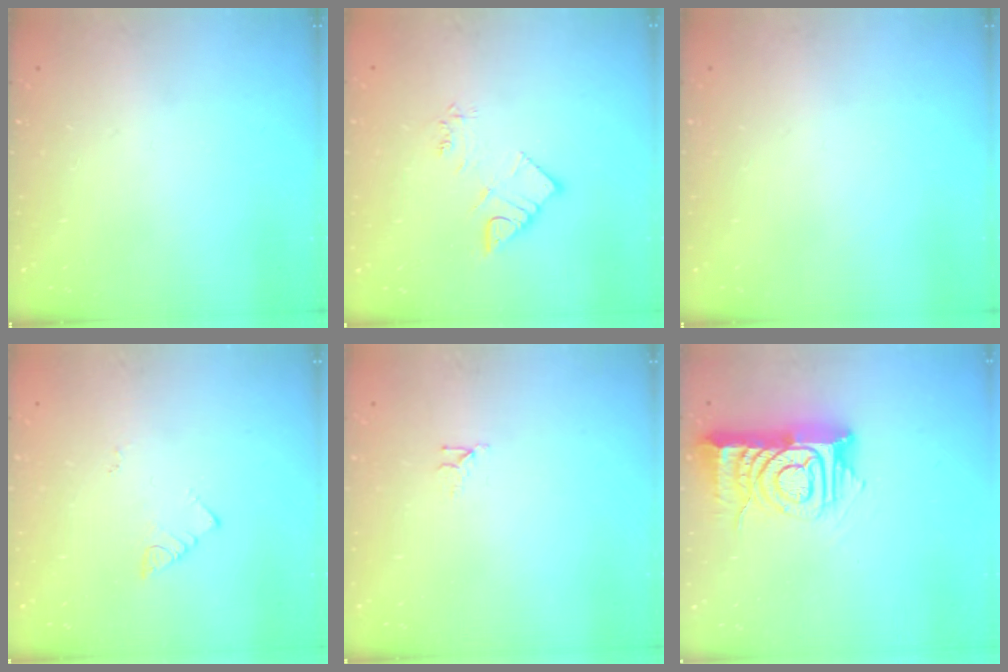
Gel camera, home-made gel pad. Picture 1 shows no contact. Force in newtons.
{"total": 7.1, "press": 7.1, "slide": 0.6}
{"total": 0.0}
{"total": 2.7, "press": 2.7, "slide": 0.6}
{"total": 3.3, "press": 3.3, "slide": 0.2}
{"total": 13.0, "press": 13.0, "slide": 1.1}